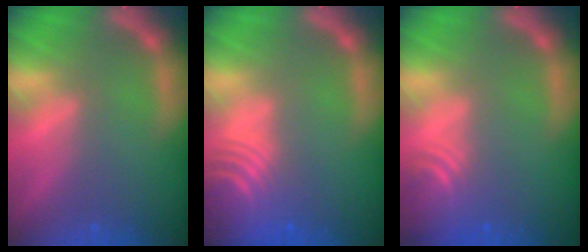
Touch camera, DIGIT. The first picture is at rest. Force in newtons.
{"total": 10.1}
{"total": 4.5}